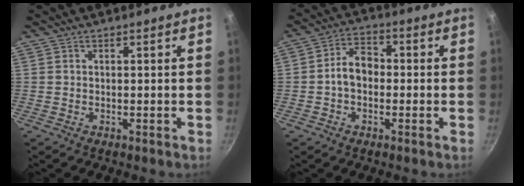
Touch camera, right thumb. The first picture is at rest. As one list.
[{"total": 6.6, "force": [-0.7, 4.8, 4.5], "torque": [-0.051, 0.027, -0.024]}]